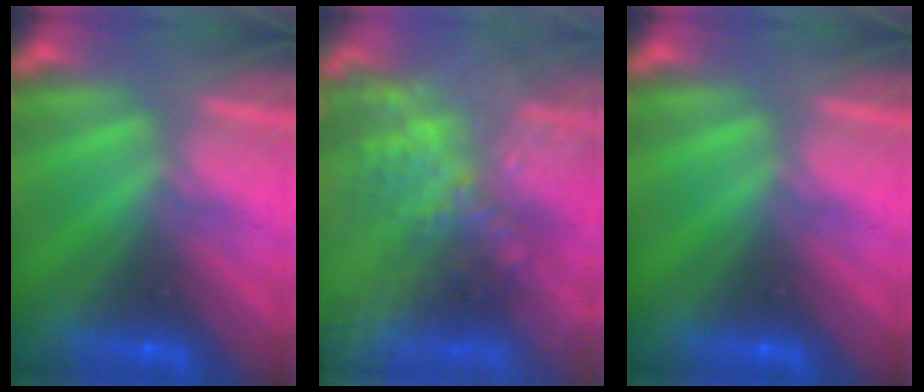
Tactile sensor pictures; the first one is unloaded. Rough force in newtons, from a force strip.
{"total": 9.0}
{"total": 0.0}